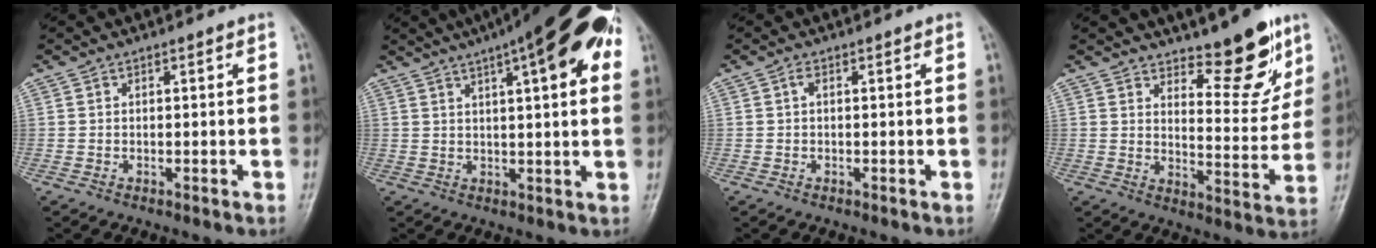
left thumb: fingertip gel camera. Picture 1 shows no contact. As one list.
[{"total": 20.1, "force": [8.7, 5.2, 17.3], "torque": [-0.240, 0.022, 0.118]}, {"total": 0.9, "force": [0.1, 0.6, 0.7], "torque": [-0.010, 0.002, -0.004]}, {"total": 11.6, "force": [8.2, 4.2, 7.0], "torque": [-0.057, -0.067, 0.129]}]